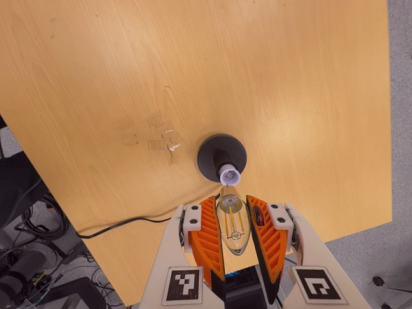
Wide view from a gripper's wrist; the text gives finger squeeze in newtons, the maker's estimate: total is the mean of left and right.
{"total": 12.8, "left": 13.2, "right": 12.4}